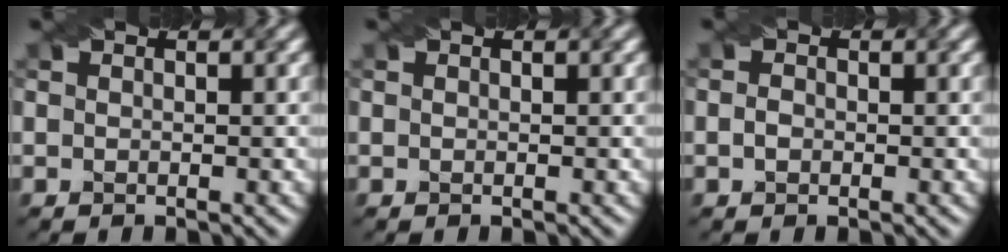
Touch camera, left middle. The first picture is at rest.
{"total": 0.0}
{"total": 0.8, "force": [-0.5, 0.5, 0.4], "torque": [-0.011, 0.002, -0.011]}